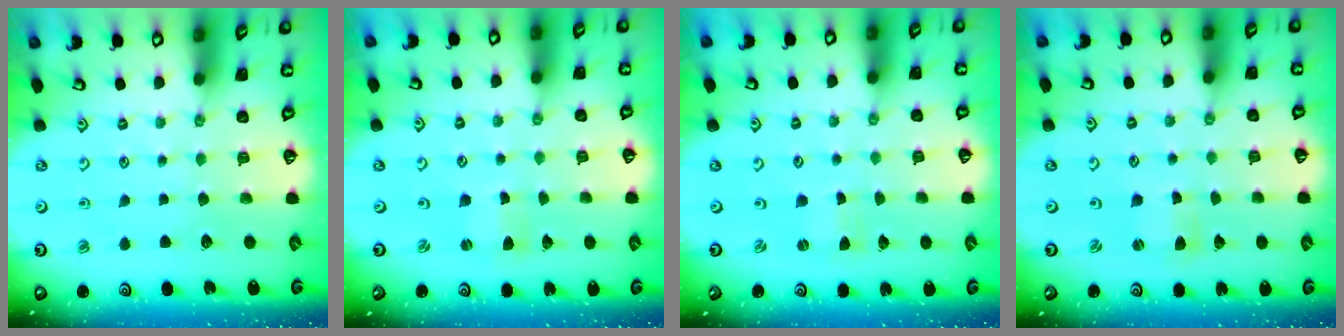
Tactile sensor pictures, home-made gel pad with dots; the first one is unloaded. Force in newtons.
{"total": 0.9, "press": 0.8, "slide": 0.2}
{"total": 0.0}
{"total": 1.2, "press": 1.2, "slide": 0.2}